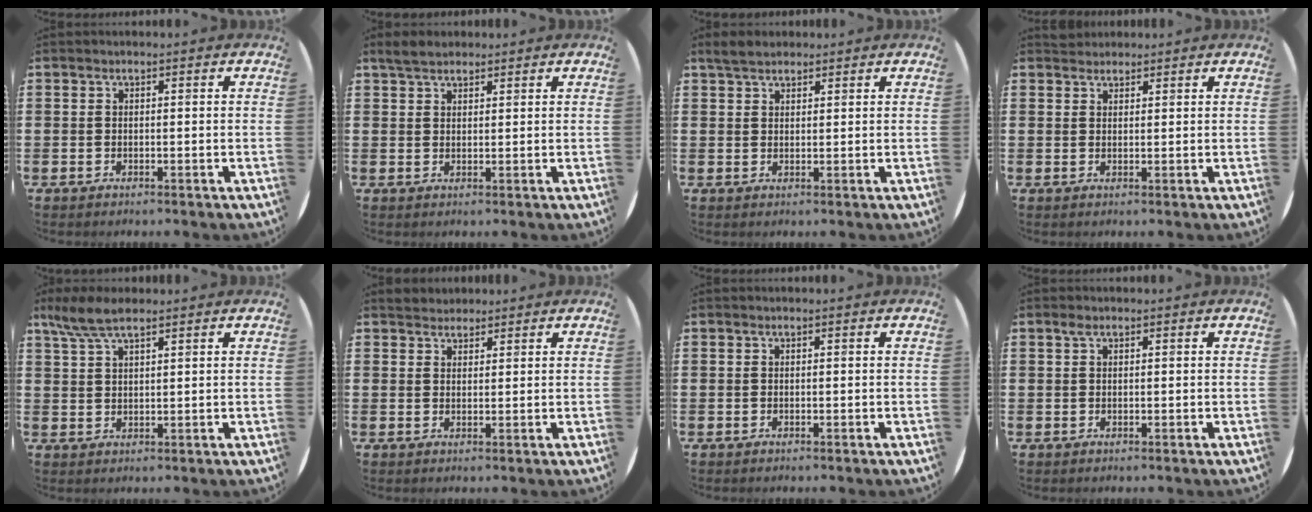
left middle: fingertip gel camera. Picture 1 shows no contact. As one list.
[{"total": 2.8, "force": [2.4, 1.0, 1.0], "torque": [-0.015, 0.004, 0.044]}, {"total": 2.6, "force": [2.2, 1.0, 0.9], "torque": [-0.014, 0.003, 0.041]}, {"total": 1.6, "force": [1.5, 0.5, -0.2], "torque": [0.009, 0.001, 0.028]}, {"total": 5.3, "force": [4.0, 1.4, 3.2], "torque": [-0.070, -0.001, 0.074]}, {"total": 2.0, "force": [1.9, 0.6, -0.2], "torque": [0.008, 0.002, 0.037]}, {"total": 0.0}, {"total": 0.8, "force": [0.5, 0.6, 0.3], "torque": [0.000, 0.001, 0.008]}]